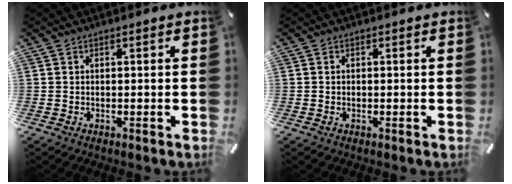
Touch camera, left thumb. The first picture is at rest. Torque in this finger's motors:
{"motor_torque": [-0.12, -0.48, -0.16, 0.30, 0.02]}